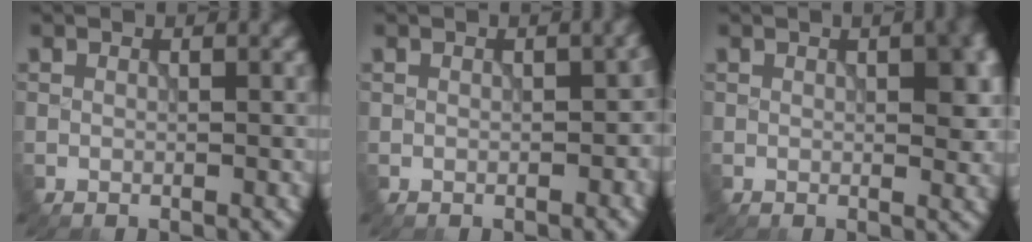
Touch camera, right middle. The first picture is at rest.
{"total": 3.3, "force": [-0.1, 1.8, 2.7], "torque": [-0.028, -0.005, 0.003]}
{"total": 4.4, "force": [0.8, 1.8, 3.9], "torque": [-0.041, 0.004, 0.014]}